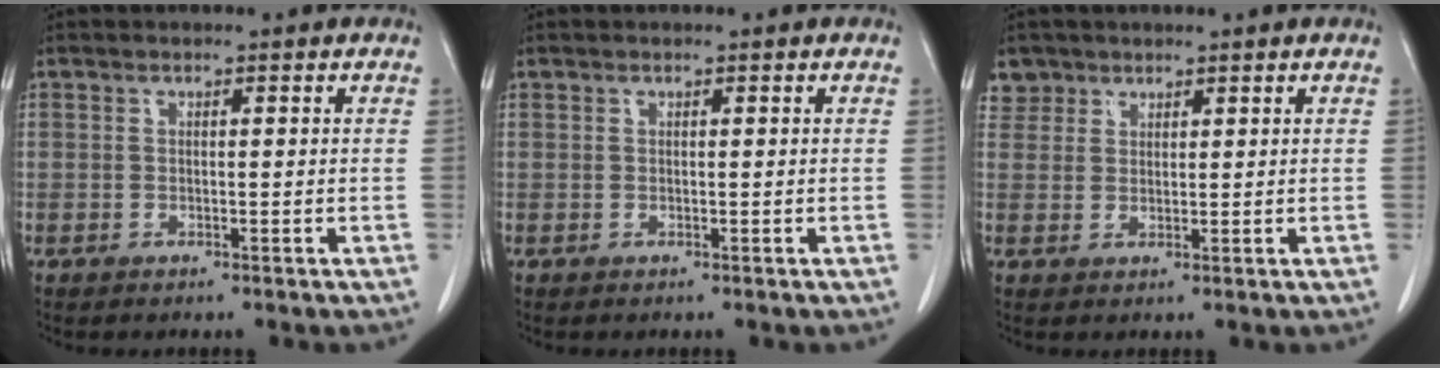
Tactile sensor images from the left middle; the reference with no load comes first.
{"total": 0.0}
{"total": 3.0, "force": [2.2, 2.0, -0.4], "torque": [0.018, 0.005, 0.039]}